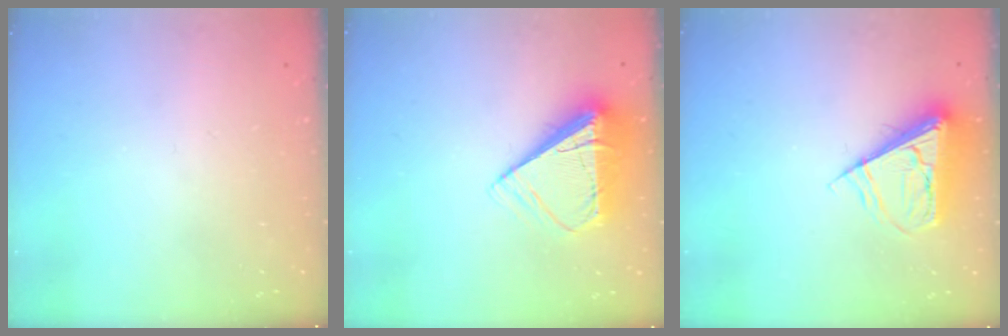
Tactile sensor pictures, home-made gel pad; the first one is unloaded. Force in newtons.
{"total": 9.5, "press": 9.4, "slide": 1.4}
{"total": 11.2, "press": 11.2, "slide": 0.9}